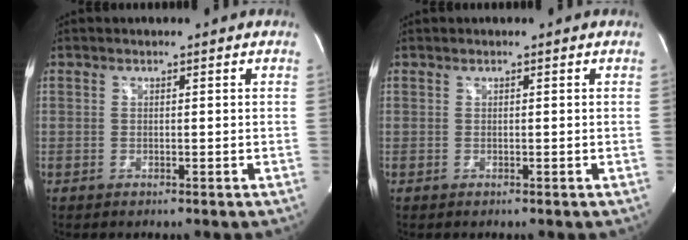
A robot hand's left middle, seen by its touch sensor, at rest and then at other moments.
{"total": 0.0}